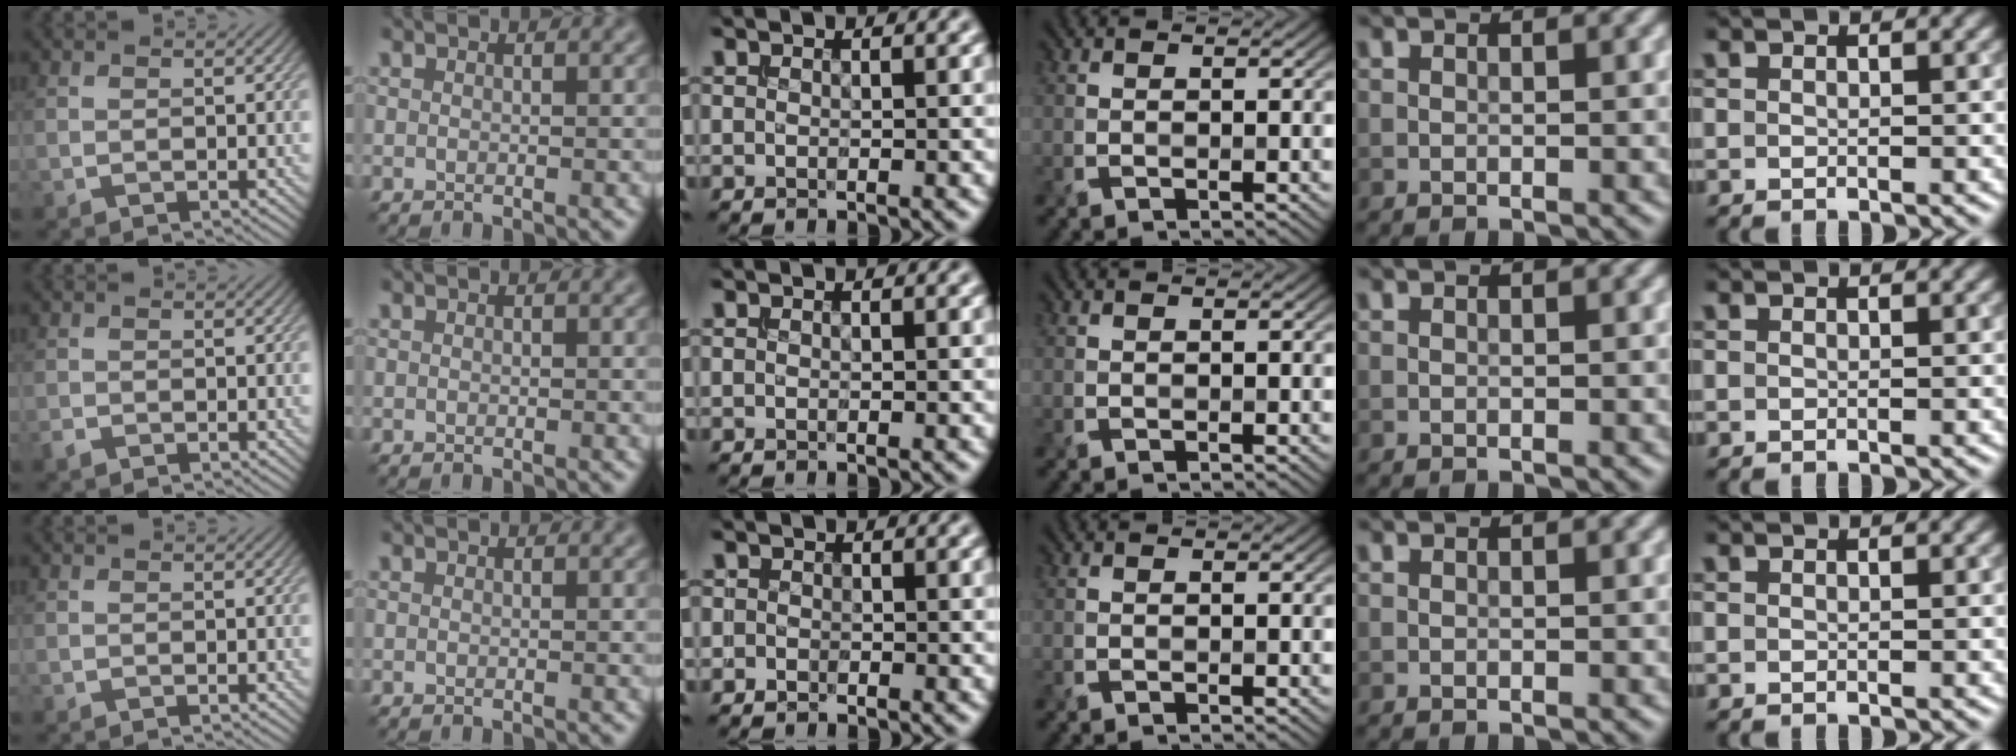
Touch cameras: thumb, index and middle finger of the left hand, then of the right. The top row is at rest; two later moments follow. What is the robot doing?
{"motion": "insert", "object": "file holder"}